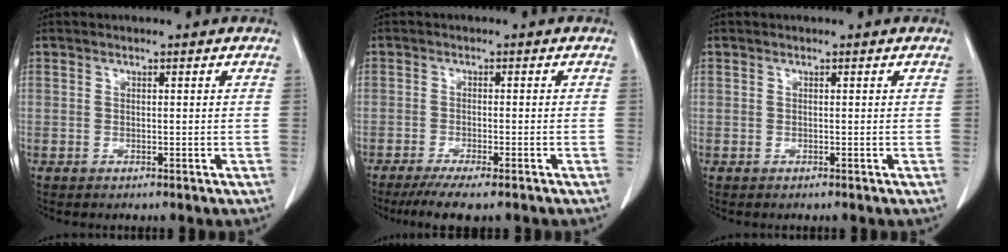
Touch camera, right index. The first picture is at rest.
{"total": 6.6, "force": [-5.1, 0.6, 4.2], "torque": [-0.060, -0.014, -0.078]}
{"total": 0.0}